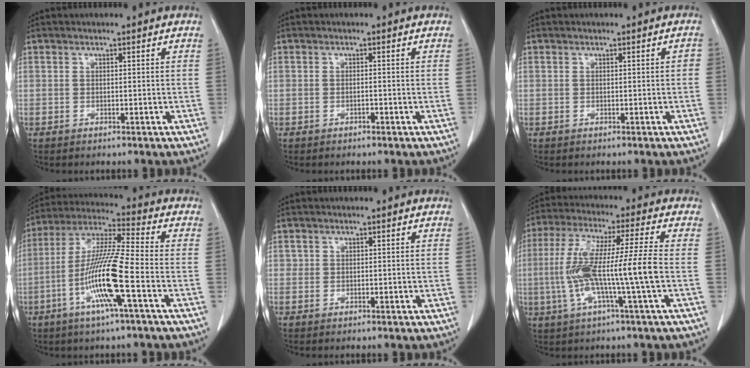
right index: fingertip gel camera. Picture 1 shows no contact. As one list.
[{"total": 0.6, "force": [-0.4, 0.2, 0.4], "torque": [-0.011, 0.001, -0.006]}, {"total": 0.6, "force": [-0.2, 0.3, 0.5], "torque": [0.000, 0.003, -0.002]}, {"total": 13.6, "force": [-4.5, -0.1, 12.8], "torque": [-0.259, -0.004, -0.094]}, {"total": 0.6, "force": [0.0, 0.6, 0.2], "torque": [-0.001, 0.006, 0.001]}, {"total": 13.1, "force": [-2.1, -1.0, 12.8], "torque": [-0.253, 0.009, -0.044]}]